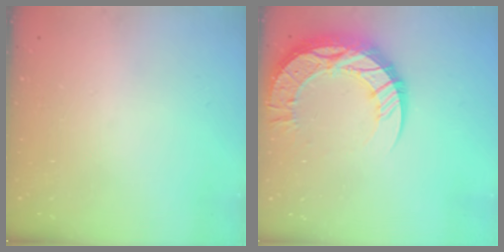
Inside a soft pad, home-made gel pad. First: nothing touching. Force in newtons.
{"total": 18.2, "press": 18.2, "slide": 1.4}